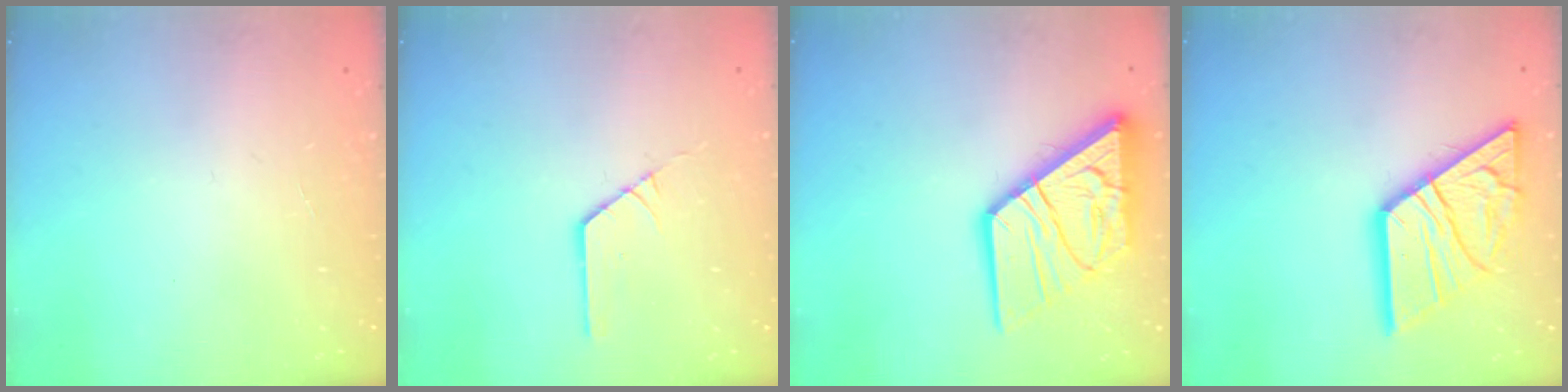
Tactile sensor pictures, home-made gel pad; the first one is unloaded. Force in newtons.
{"total": 1.8, "press": 1.8, "slide": 0.0}
{"total": 16.1, "press": 16.0, "slide": 1.6}
{"total": 18.9, "press": 18.8, "slide": 1.6}